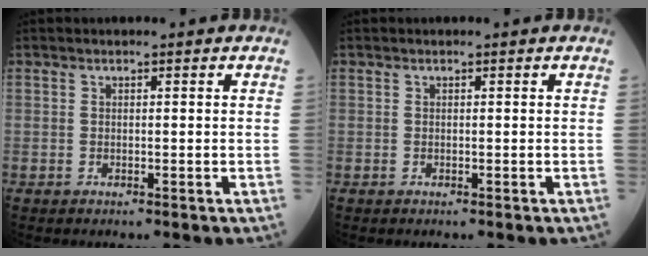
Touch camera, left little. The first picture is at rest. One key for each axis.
{"total": 0.0}